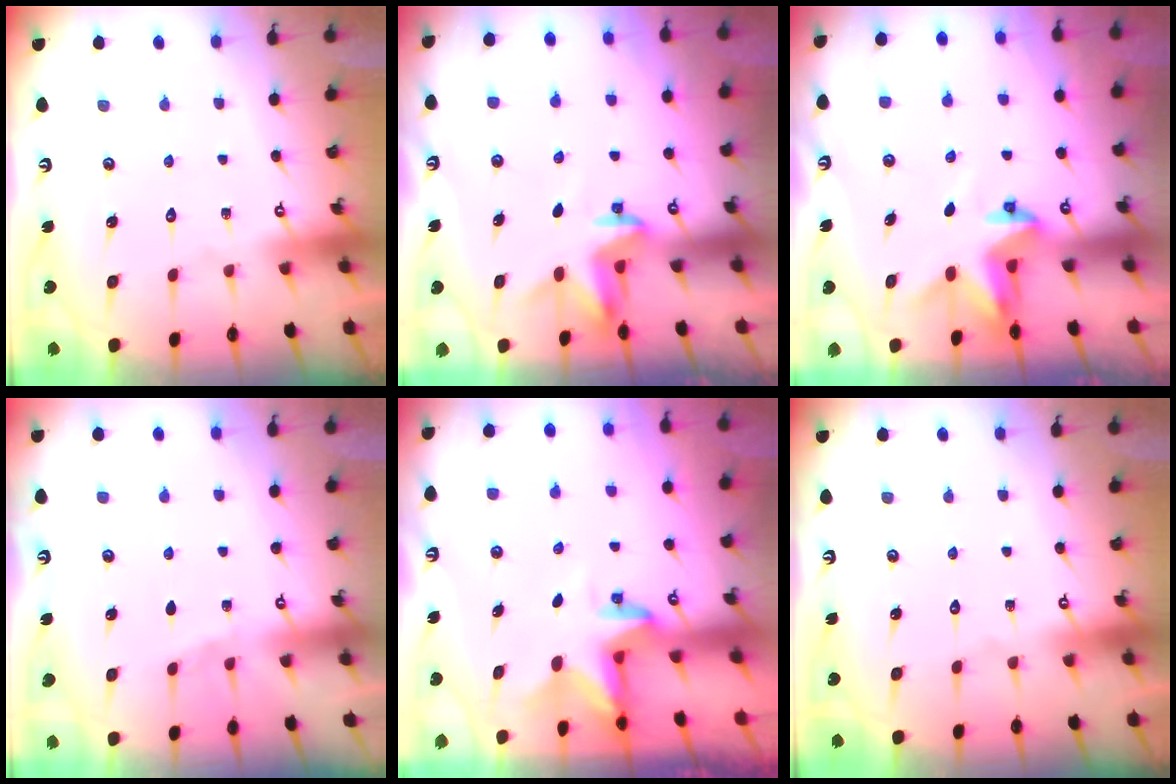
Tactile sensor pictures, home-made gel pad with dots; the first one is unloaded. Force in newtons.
{"total": 3.2, "press": 3.2, "slide": 0.3}
{"total": 3.1, "press": 3.1, "slide": 0.2}
{"total": 3.6, "press": 2.8, "slide": 2.2}
{"total": 2.8, "press": 2.8, "slide": 0.2}
{"total": 0.0}